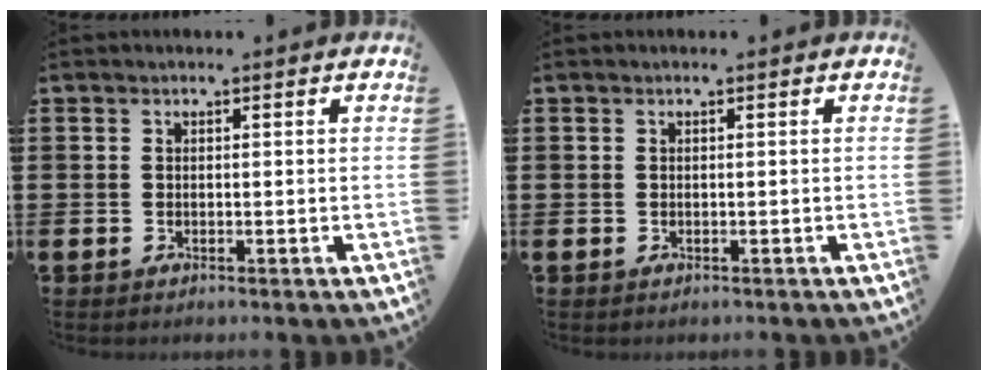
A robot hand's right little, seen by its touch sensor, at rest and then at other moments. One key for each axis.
{"total": 0.0}